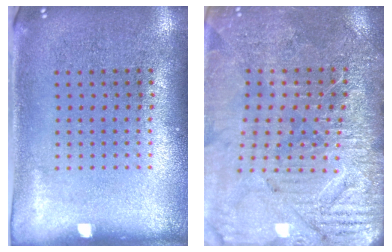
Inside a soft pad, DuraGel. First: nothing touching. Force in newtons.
{"total": 3.6, "press": 3.6, "slide": 0.3}